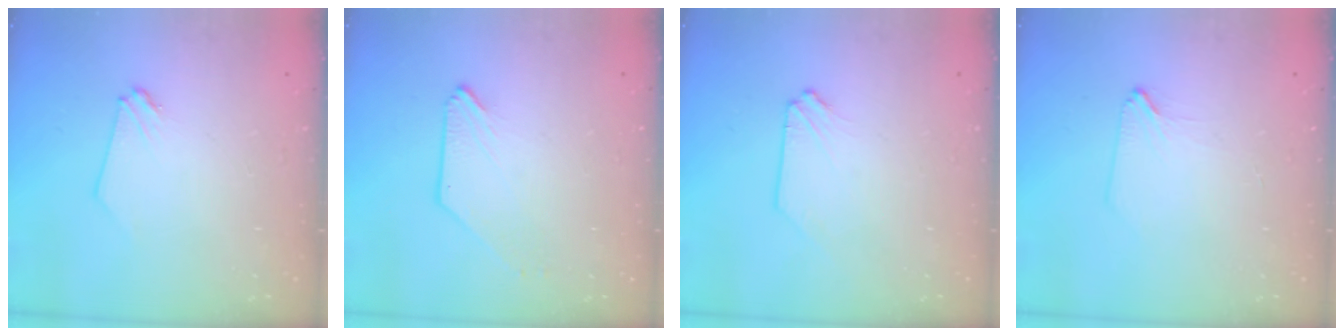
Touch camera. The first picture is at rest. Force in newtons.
{"total": 0.0}
{"total": 0.0}
{"total": 1.3, "press": 1.3, "slide": 0.2}